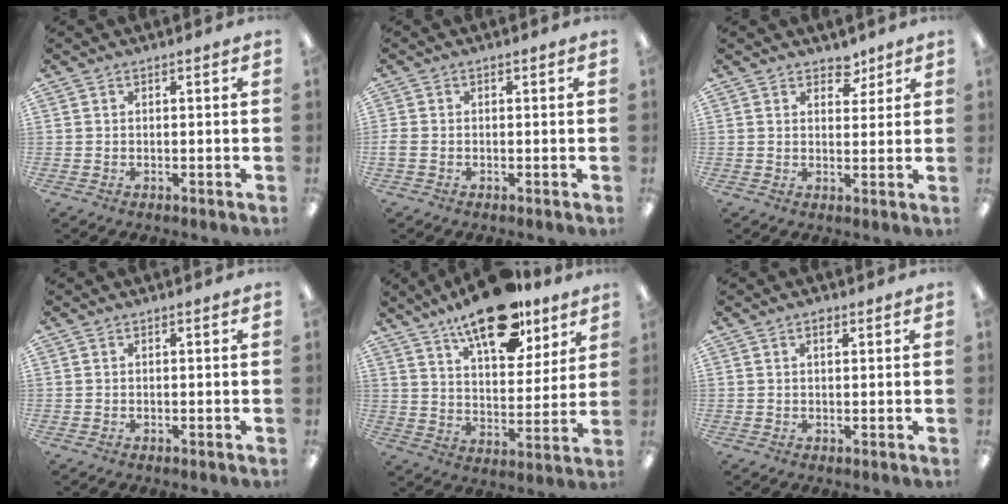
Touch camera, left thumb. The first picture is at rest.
{"total": 1.3, "force": [-0.4, 0.9, 0.8], "torque": [-0.015, 0.003, -0.007]}
{"total": 4.5, "force": [3.4, 2.5, 1.4], "torque": [0.005, -0.024, 0.055]}
{"total": 0.0}
{"total": 18.3, "force": [13.2, 7.7, 10.0], "torque": [-0.144, -0.075, 0.224]}
{"total": 1.8, "force": [0.9, 0.9, 1.2], "torque": [-0.019, 0.000, 0.014]}